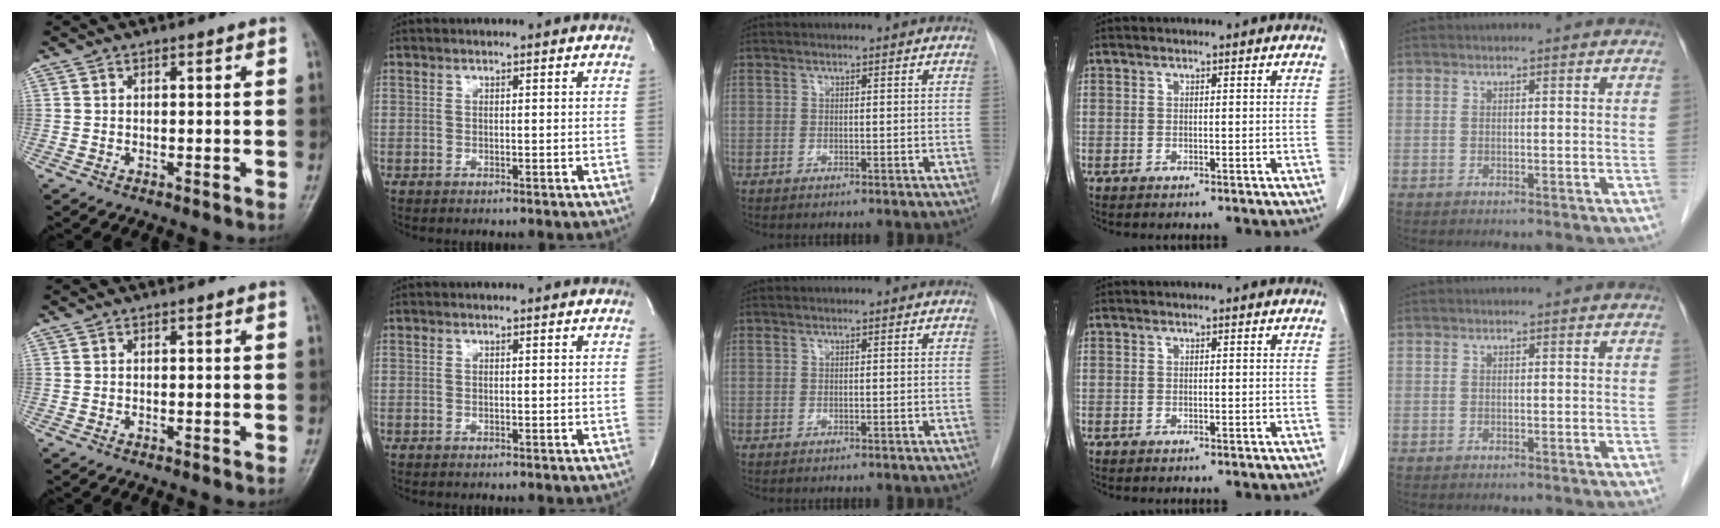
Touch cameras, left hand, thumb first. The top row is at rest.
{}